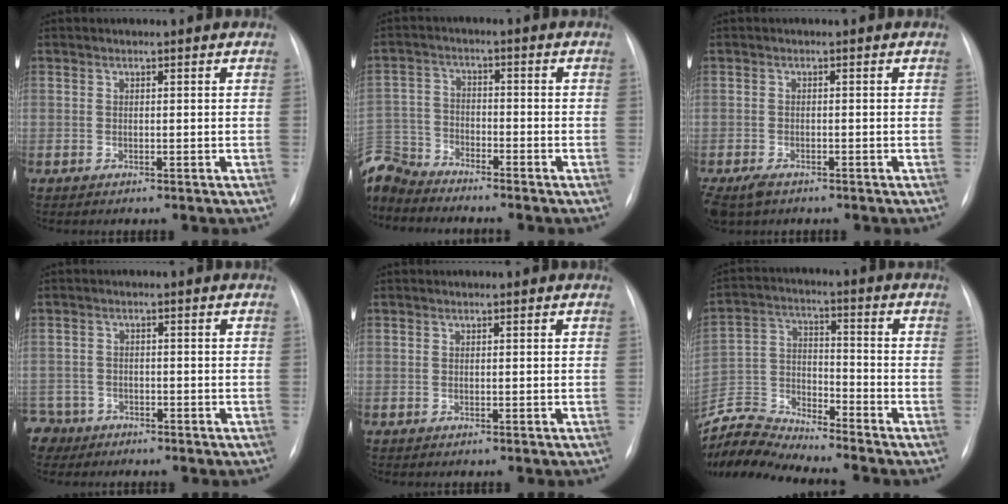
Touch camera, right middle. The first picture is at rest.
{"total": 9.2, "force": [-9.0, 1.9, 1.1], "torque": [-0.036, 0.004, -0.180]}
{"total": 5.0, "force": [-3.4, 2.5, 2.6], "torque": [-0.057, -0.011, -0.057]}
{"total": 4.8, "force": [-3.5, 3.3, -0.5], "torque": [0.009, 0.004, -0.065]}
{"total": 0.0}
{"total": 9.4, "force": [-9.4, -0.5, 0.6], "torque": [-0.020, 0.015, -0.183]}